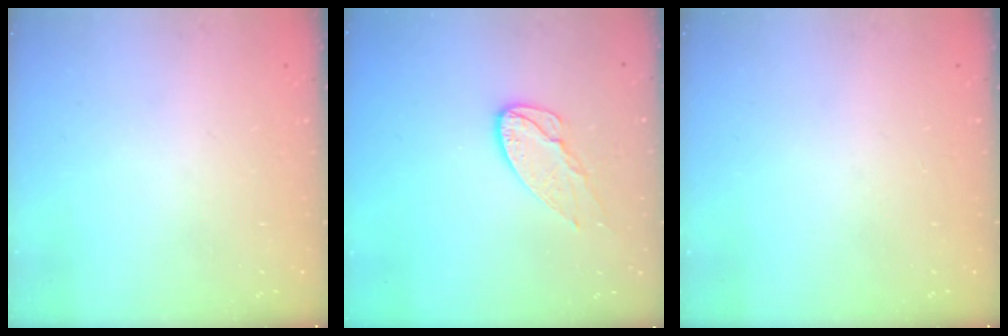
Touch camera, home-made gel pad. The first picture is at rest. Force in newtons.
{"total": 9.1, "press": 9.1, "slide": 0.4}
{"total": 0.0}